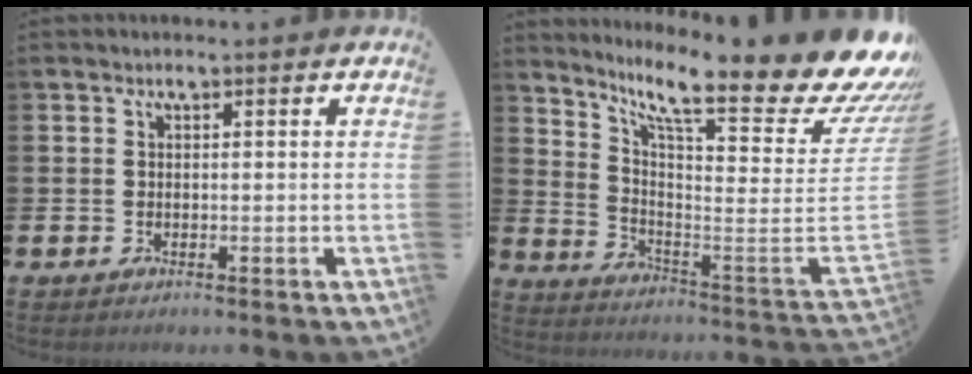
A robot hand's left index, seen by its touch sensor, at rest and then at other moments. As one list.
[{"total": 13.9, "force": [10.3, 2.8, 9.0], "torque": [-0.156, -0.097, 0.161]}]